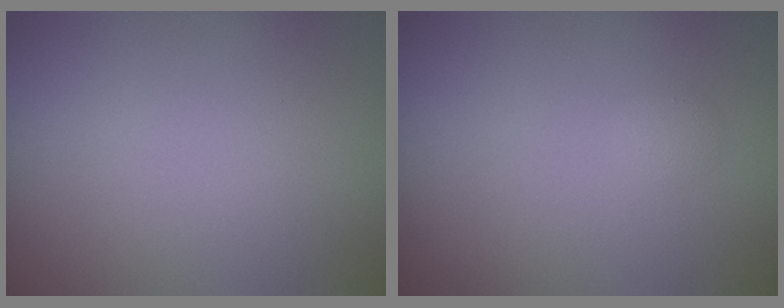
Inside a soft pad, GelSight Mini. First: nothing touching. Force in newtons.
{"total": 0.6, "press": 0.6, "slide": 0.0}